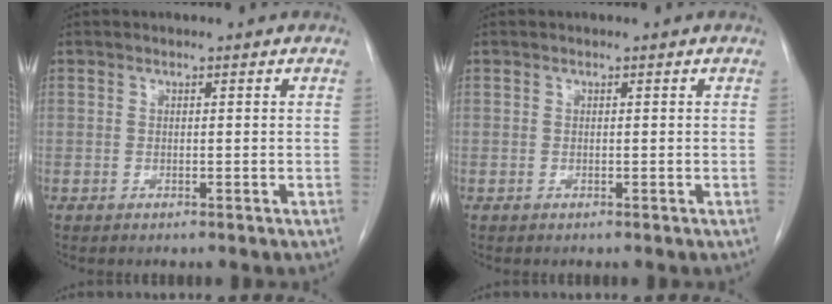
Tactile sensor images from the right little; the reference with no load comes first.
{"total": 0.0}